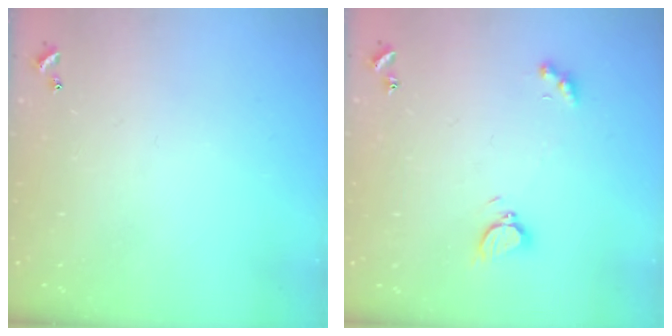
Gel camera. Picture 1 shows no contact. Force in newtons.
{"total": 3.6, "press": 3.5, "slide": 0.7}